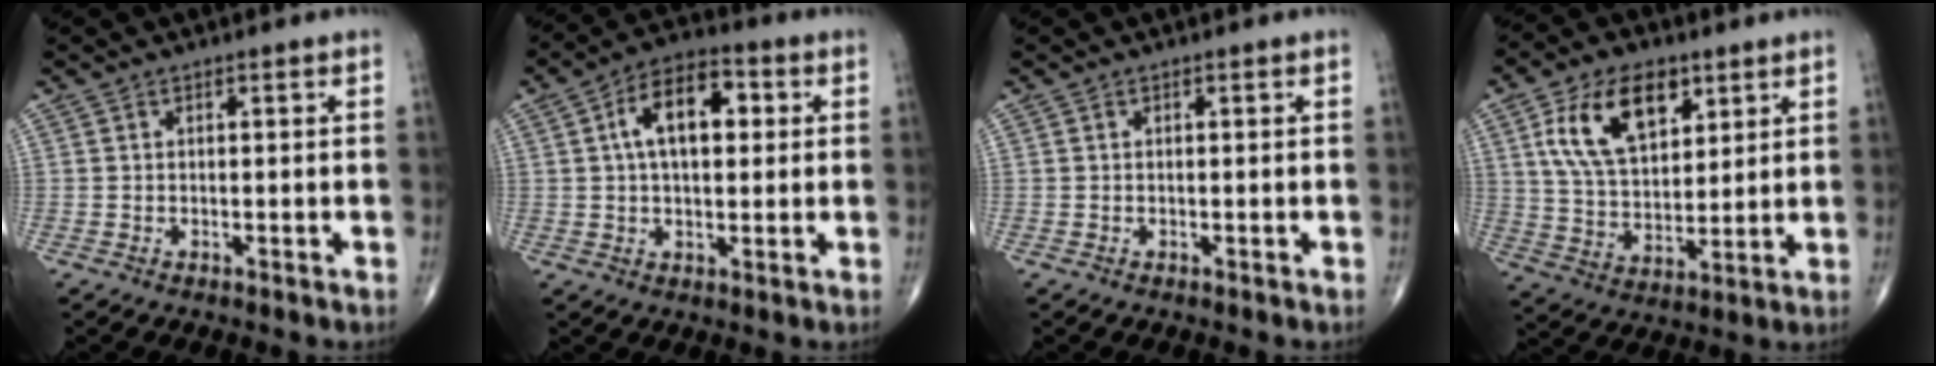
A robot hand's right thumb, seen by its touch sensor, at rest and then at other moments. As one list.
[{"total": 11.8, "force": [2.4, 6.6, 9.5], "torque": [-0.139, 0.021, 0.031]}, {"total": 0.0}, {"total": 15.6, "force": [6.7, 8.9, 10.9], "torque": [-0.169, -0.021, 0.130]}]